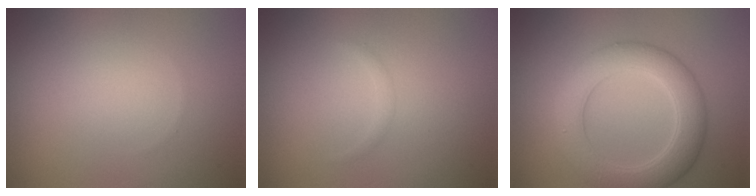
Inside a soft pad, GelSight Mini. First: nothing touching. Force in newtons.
{"total": 0.5, "press": 0.5, "slide": 0.0}
{"total": 5.8, "press": 5.8, "slide": 0.2}